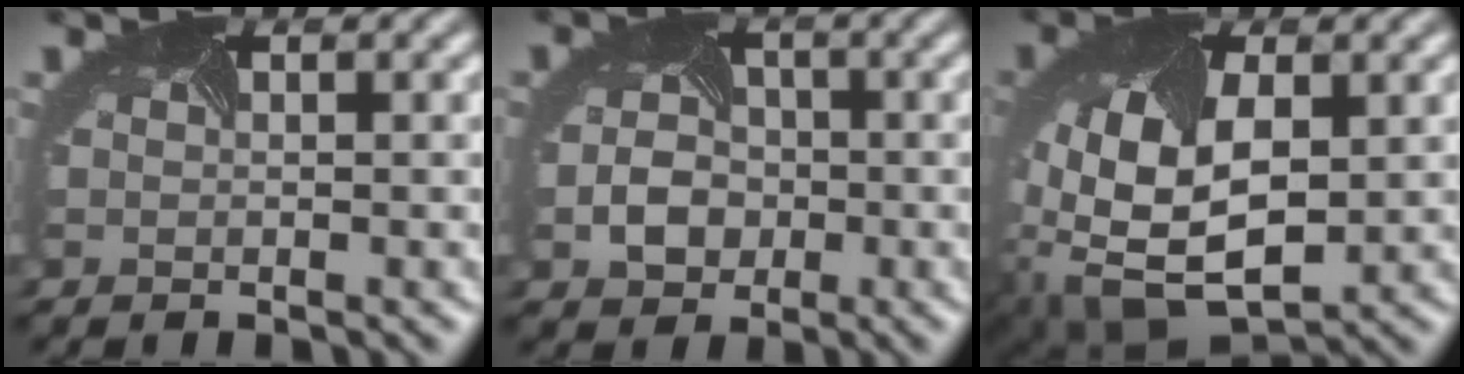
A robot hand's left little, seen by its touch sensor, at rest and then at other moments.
{"total": 2.9, "force": [-0.9, 2.5, 1.3], "torque": [-0.027, -0.002, -0.015]}
{"total": 12.1, "force": [-1.0, 7.9, 9.1], "torque": [-0.213, -0.037, 0.005]}